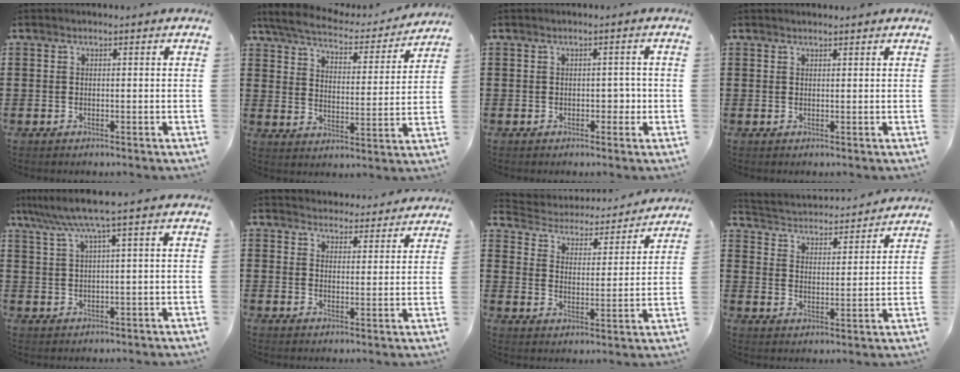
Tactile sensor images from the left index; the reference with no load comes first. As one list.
[{"total": 5.1, "force": [4.7, 0.6, 1.6], "torque": [-0.058, -0.032, 0.077]}, {"total": 2.0, "force": [-0.2, 1.1, 1.6], "torque": [-0.024, 0.002, -0.009]}, {"total": 0.8, "force": [0.8, 0.0, 0.2], "torque": [-0.005, 0.000, 0.015]}, {"total": 5.0, "force": [2.6, -0.6, 4.2], "torque": [-0.089, -0.010, 0.042]}, {"total": 3.9, "force": [3.9, 0.3, -0.2], "torque": [-0.011, -0.021, 0.069]}, {"total": 3.4, "force": [3.4, 0.7, -0.1], "torque": [-0.023, -0.029, 0.049]}, {"total": 3.2, "force": [3.2, 0.1, -0.3], "torque": [-0.016, -0.032, 0.048]}]